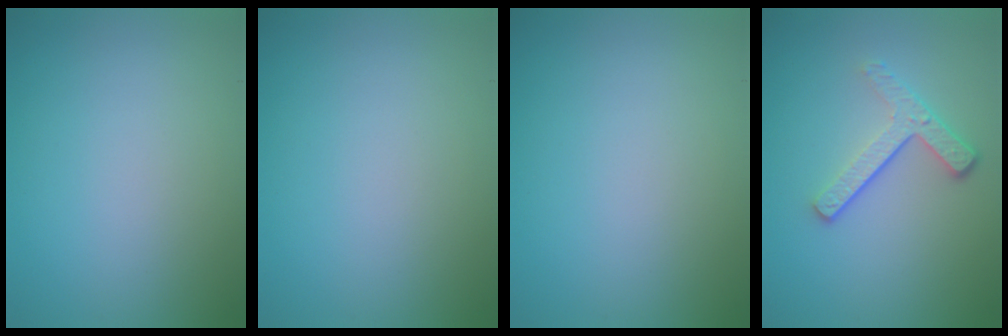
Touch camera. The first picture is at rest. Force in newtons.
{"total": 0.0}
{"total": 0.0}
{"total": 3.6, "press": 2.6, "slide": 2.5}